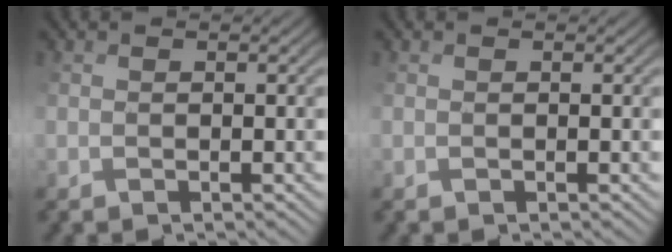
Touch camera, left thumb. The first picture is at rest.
{"total": 0.0}